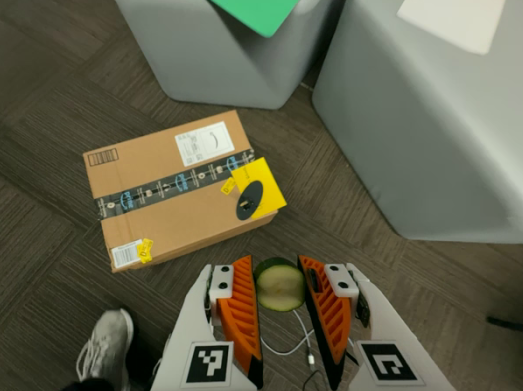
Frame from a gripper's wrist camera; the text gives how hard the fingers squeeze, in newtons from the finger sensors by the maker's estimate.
{"total": 8.3, "left": 8.3, "right": 8.4}